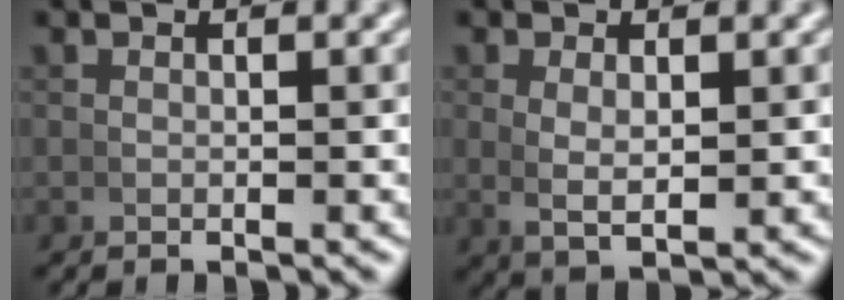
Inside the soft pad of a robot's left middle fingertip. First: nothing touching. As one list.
[{"total": 3.0, "force": [0.5, 1.4, 2.7], "torque": [-0.053, -0.014, 0.024]}]